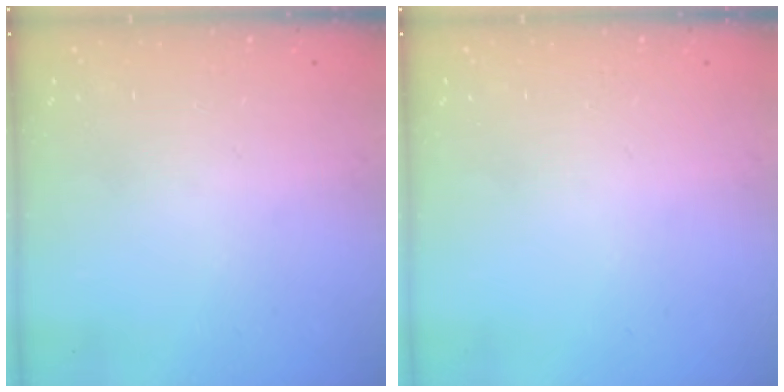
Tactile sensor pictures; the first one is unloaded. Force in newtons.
{"total": 0.0}